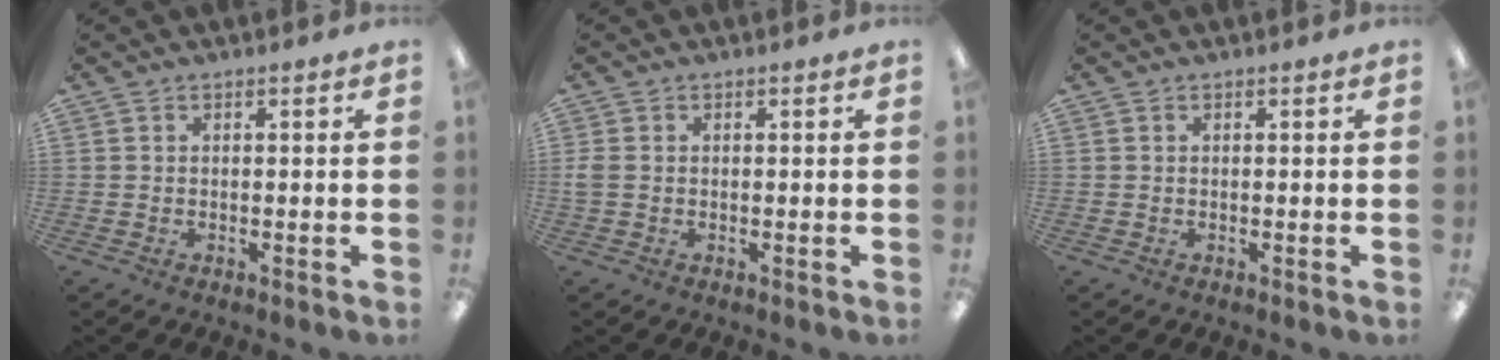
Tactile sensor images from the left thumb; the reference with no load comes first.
{"total": 1.9, "force": [0.0, 1.3, 1.3], "torque": [-0.032, 0.002, -0.003]}
{"total": 0.0}